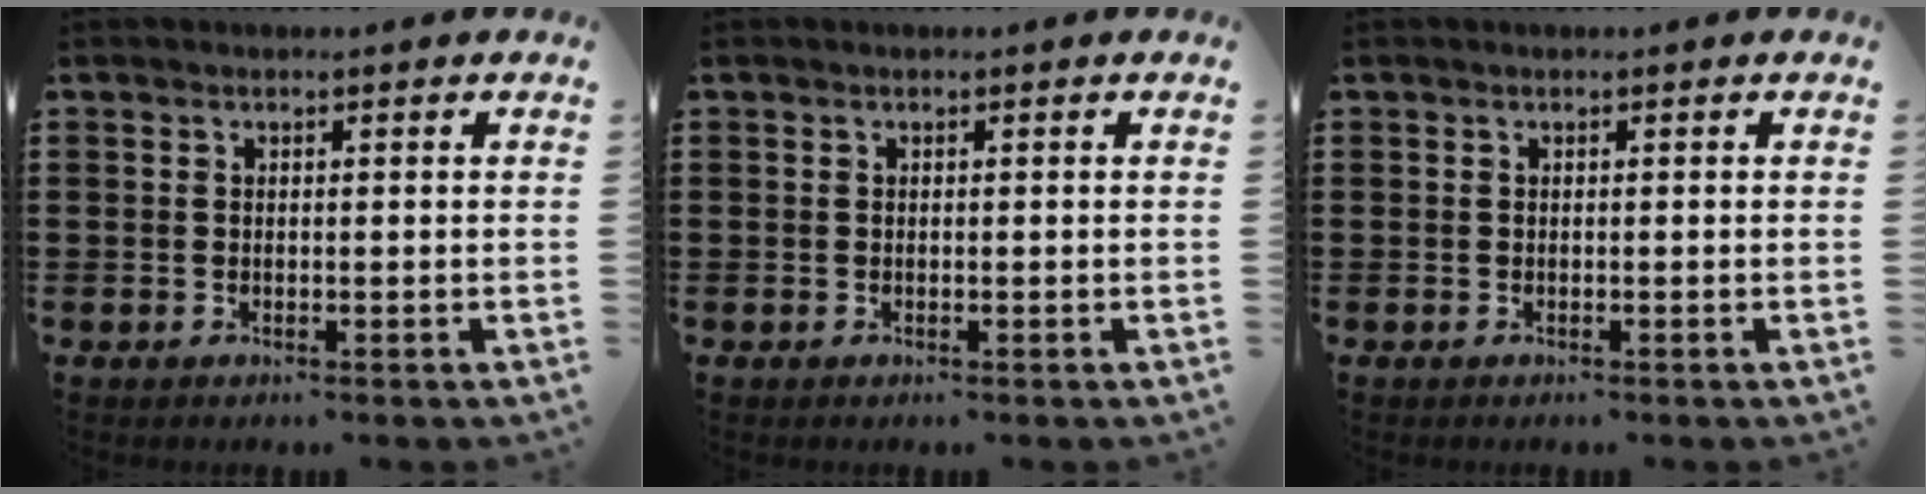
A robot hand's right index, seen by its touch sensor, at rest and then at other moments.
{"total": 0.0}
{"total": 0.0}